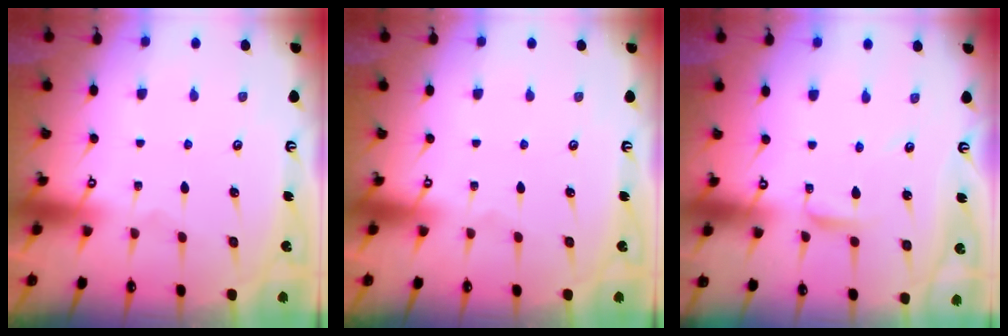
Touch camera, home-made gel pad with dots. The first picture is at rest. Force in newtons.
{"total": 0.0}
{"total": 2.7, "press": 2.7, "slide": 0.2}